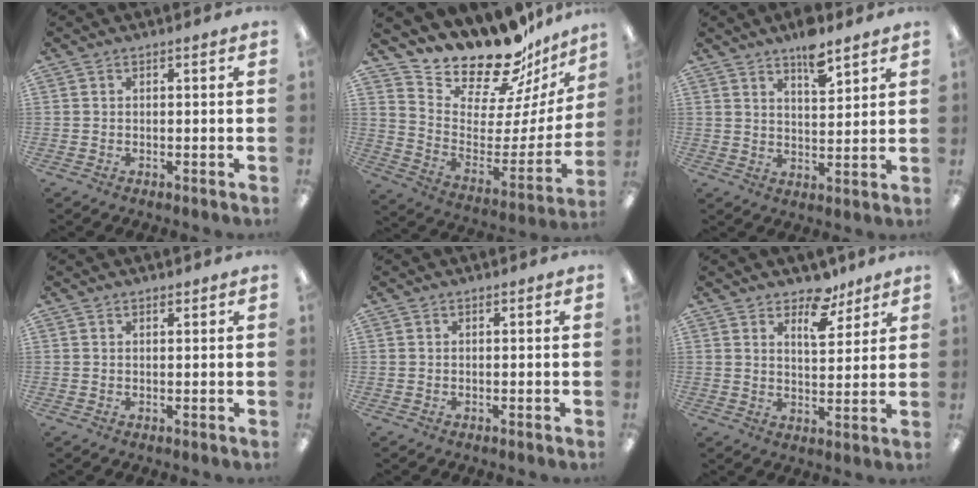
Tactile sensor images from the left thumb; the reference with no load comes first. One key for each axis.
{"total": 20.3, "fx": 18.2, "fy": 6.3, "fz": 6.5, "tx": -0.095, "ty": -0.160, "tz": 0.314}
{"total": 7.5, "fx": 5.9, "fy": 2.4, "fz": 4.0, "tx": -0.053, "ty": -0.040, "tz": 0.099}
{"total": 1.0, "fx": 0.9, "fy": 0.3, "fz": 0.3, "tx": -0.006, "ty": 0.000, "tz": 0.017}
{"total": 0.0}
{"total": 8.3, "fx": 5.9, "fy": 4.1, "fz": 4.1, "tx": -0.042, "ty": -0.033, "tz": 0.099}